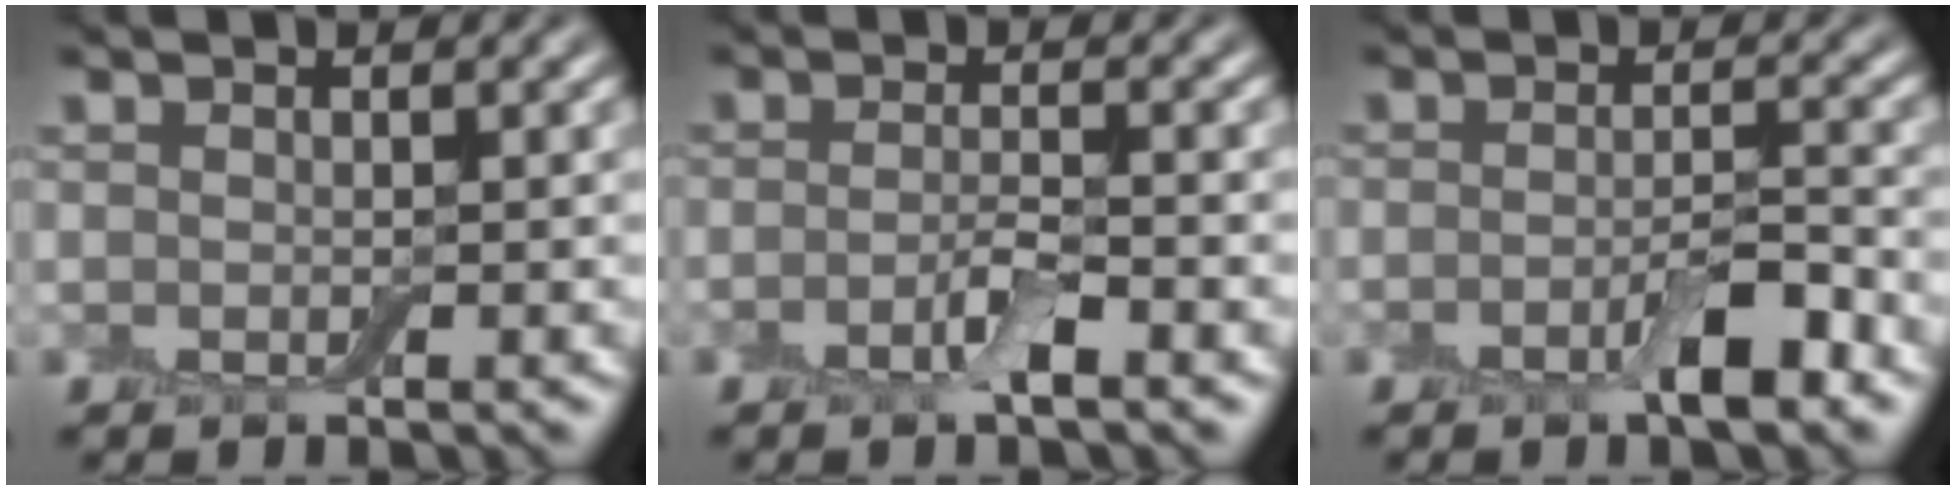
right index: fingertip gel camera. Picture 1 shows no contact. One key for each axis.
{"total": 2.2, "fx": -1.2, "fy": 0.5, "fz": 1.8, "tx": -0.036, "ty": 0.001, "tz": -0.027}
{"total": 3.1, "fx": -1.6, "fy": 0.8, "fz": 2.5, "tx": -0.042, "ty": 0.004, "tz": -0.032}